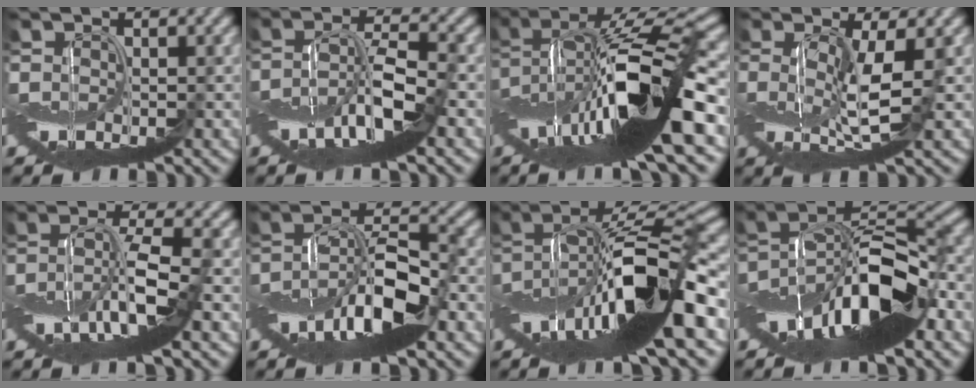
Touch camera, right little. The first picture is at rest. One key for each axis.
{"total": 6.6, "fx": -3.1, "fy": 1.8, "fz": 5.6, "tx": -0.109, "ty": 0.006, "tz": -0.065}
{"total": 15.6, "fx": -1.9, "fy": 4.3, "fz": 14.8, "tx": -0.269, "ty": 0.014, "tz": -0.039}
{"total": 4.8, "fx": 0.1, "fy": 1.1, "fz": 4.7, "tx": -0.103, "ty": -0.006, "tz": 0.000}
{"total": 6.8, "fx": -2.6, "fy": 1.6, "fz": 6.0, "tx": -0.118, "ty": 0.007, "tz": -0.055}
{"total": 8.5, "fx": -4.2, "fy": 2.8, "fz": 6.9, "tx": -0.127, "ty": 0.011, "tz": -0.084}
{"total": 15.6, "fx": -3.7, "fy": 4.6, "fz": 14.4, "tx": -0.262, "ty": 0.023, "tz": -0.070}
{"total": 13.1, "fx": -5.5, "fy": 4.7, "fz": 11.0, "tx": -0.181, "ty": 0.013, "tz": -0.111}